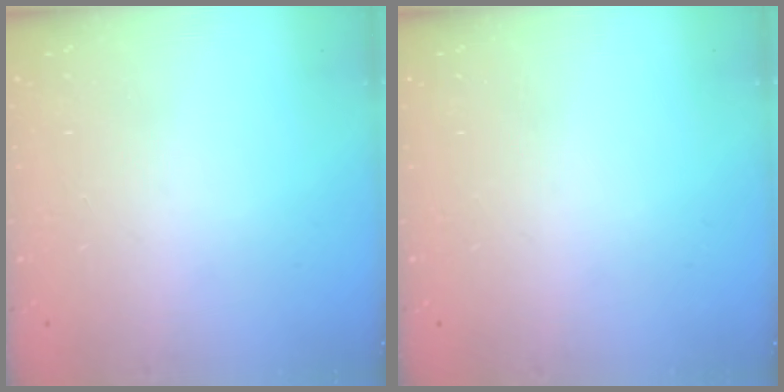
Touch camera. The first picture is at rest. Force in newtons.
{"total": 0.0}